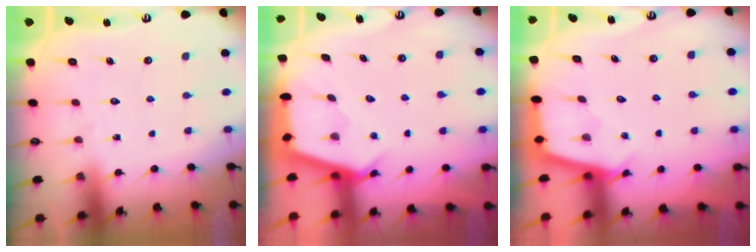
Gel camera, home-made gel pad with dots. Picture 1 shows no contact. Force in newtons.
{"total": 2.9, "press": 2.9, "slide": 0.3}
{"total": 2.7, "press": 2.7, "slide": 0.3}